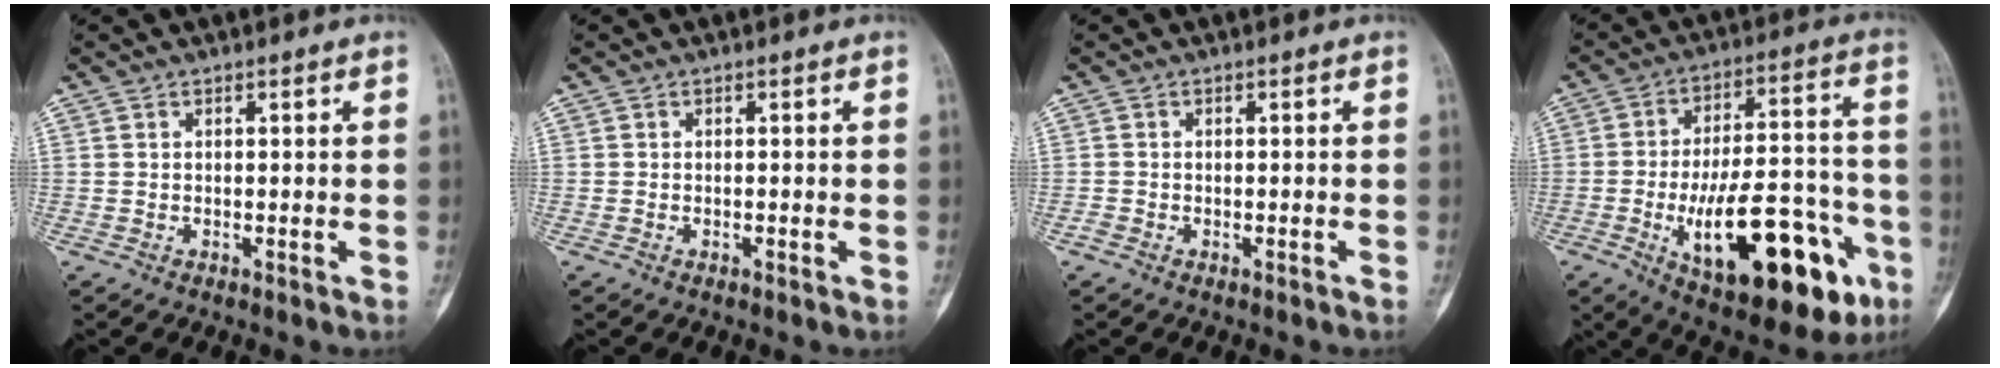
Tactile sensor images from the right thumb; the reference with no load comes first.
{"total": 0.0}
{"total": 0.7, "force": [-0.7, 0.1, 0.2], "torque": [-0.011, 0.005, -0.016]}
{"total": 26.5, "force": [-10.2, 10.6, 22.0], "torque": [-0.301, 0.041, -0.135]}